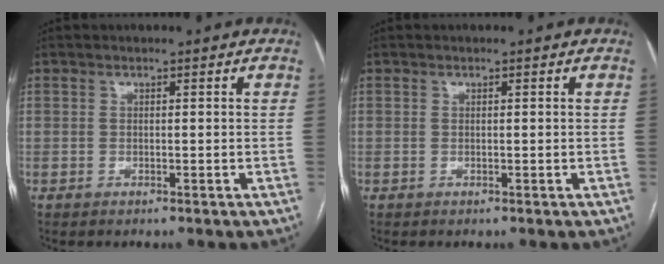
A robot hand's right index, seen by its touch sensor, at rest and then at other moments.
{"total": 0.0}